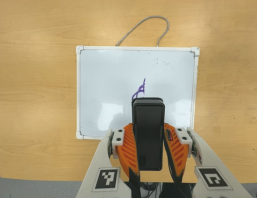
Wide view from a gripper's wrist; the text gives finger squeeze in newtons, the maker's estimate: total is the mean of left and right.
{"total": 8.5, "left": 6.4, "right": 10.6}